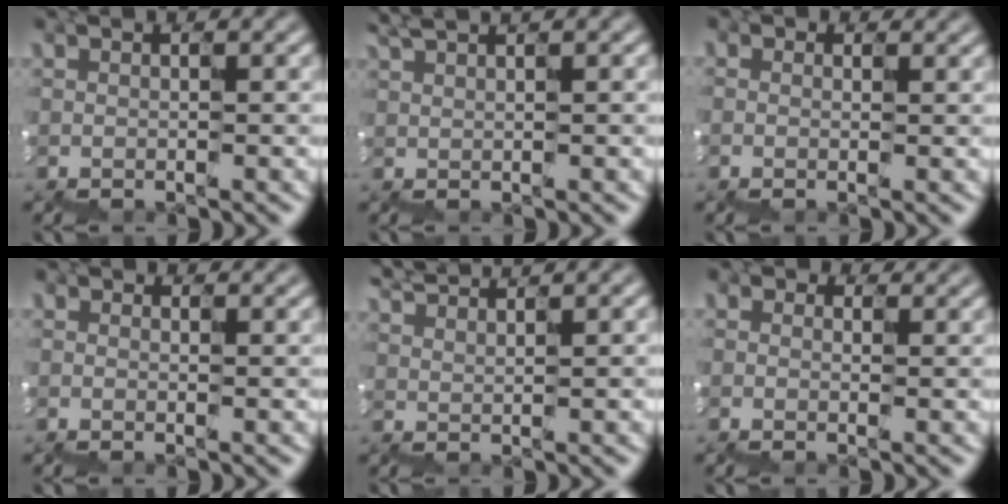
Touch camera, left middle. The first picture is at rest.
{"total": 1.9, "force": [1.5, 0.3, 1.2], "torque": [-0.026, 0.010, 0.029]}
{"total": 0.6, "force": [0.0, 0.5, 0.3], "torque": [-0.005, 0.003, 0.000]}
{"total": 0.8, "force": [0.1, 0.6, 0.5], "torque": [-0.005, 0.004, 0.000]}
{"total": 2.9, "force": [2.9, -0.1, 0.2], "torque": [-0.021, 0.012, 0.053]}
{"total": 1.4, "force": [0.2, 1.2, 0.7], "torque": [-0.030, 0.006, 0.009]}